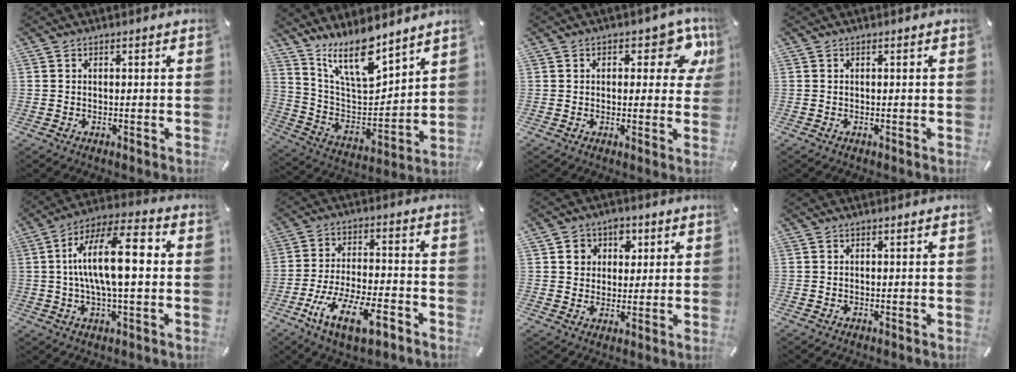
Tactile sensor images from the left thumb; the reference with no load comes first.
{"total": 15.8, "force": [12.5, 5.4, 8.0], "torque": [-0.165, -0.076, 0.225]}
{"total": 9.1, "force": [3.9, 5.0, 6.5], "torque": [-0.068, -0.013, 0.059]}
{"total": 0.0}
{"total": 16.4, "force": [1.3, 5.9, 15.2], "torque": [-0.284, 0.005, 0.018]}
{"total": 14.3, "force": [-8.0, 5.0, 10.8], "torque": [-0.202, 0.032, -0.135]}
{"total": 6.1, "force": [1.7, 5.6, 1.5], "torque": [-0.018, 0.003, 0.023]}
{"total": 0.0}